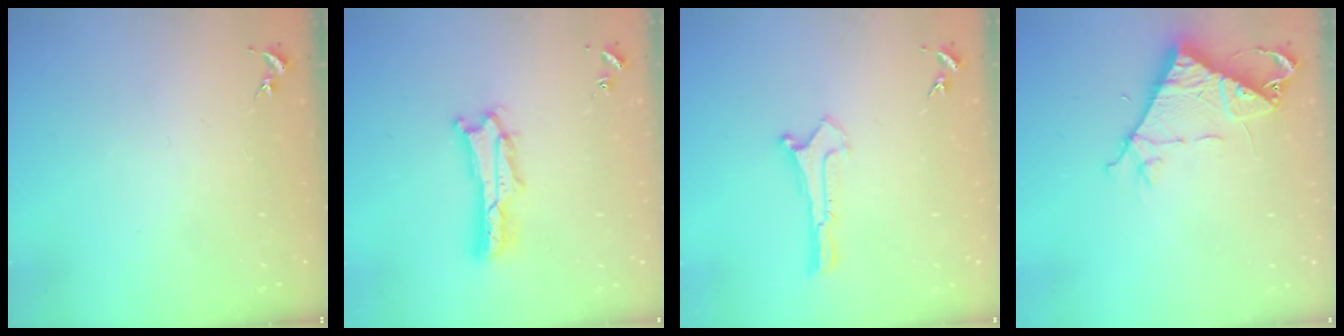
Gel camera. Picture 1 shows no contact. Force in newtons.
{"total": 2.7, "press": 2.7, "slide": 0.4}
{"total": 0.0}
{"total": 8.8, "press": 8.7, "slide": 0.9}